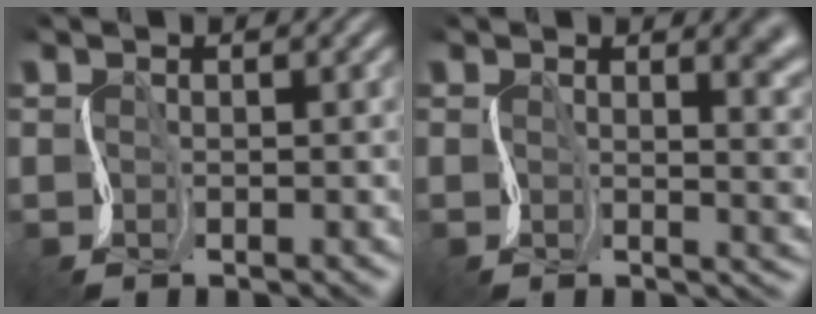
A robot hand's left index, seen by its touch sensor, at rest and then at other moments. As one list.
[{"total": 6.0, "force": [1.7, 3.1, 4.8], "torque": [-0.033, 0.002, 0.021]}]